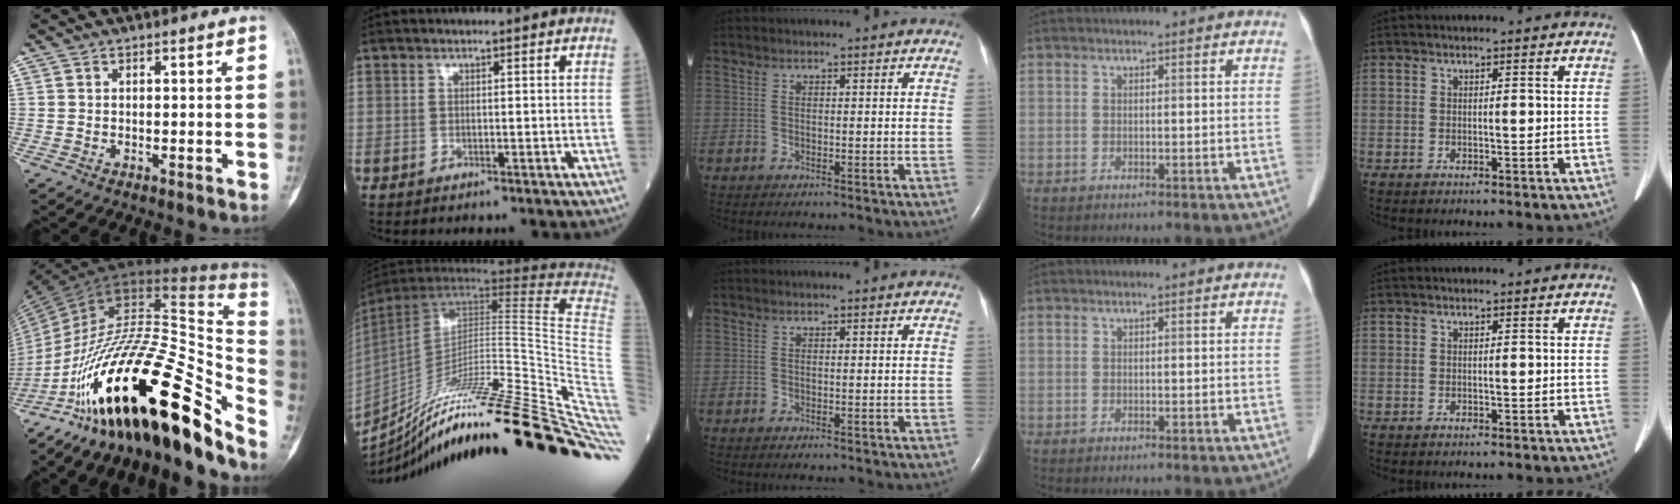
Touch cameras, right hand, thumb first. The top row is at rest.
{"thumb": {"total": 39.2, "force": [-21.7, 12.2, 30.2], "torque": [-0.409, 0.065, -0.343]}, "index": {"total": 38.2, "force": [-24.2, -0.7, 29.5], "torque": [-0.302, -0.029, -0.364]}}